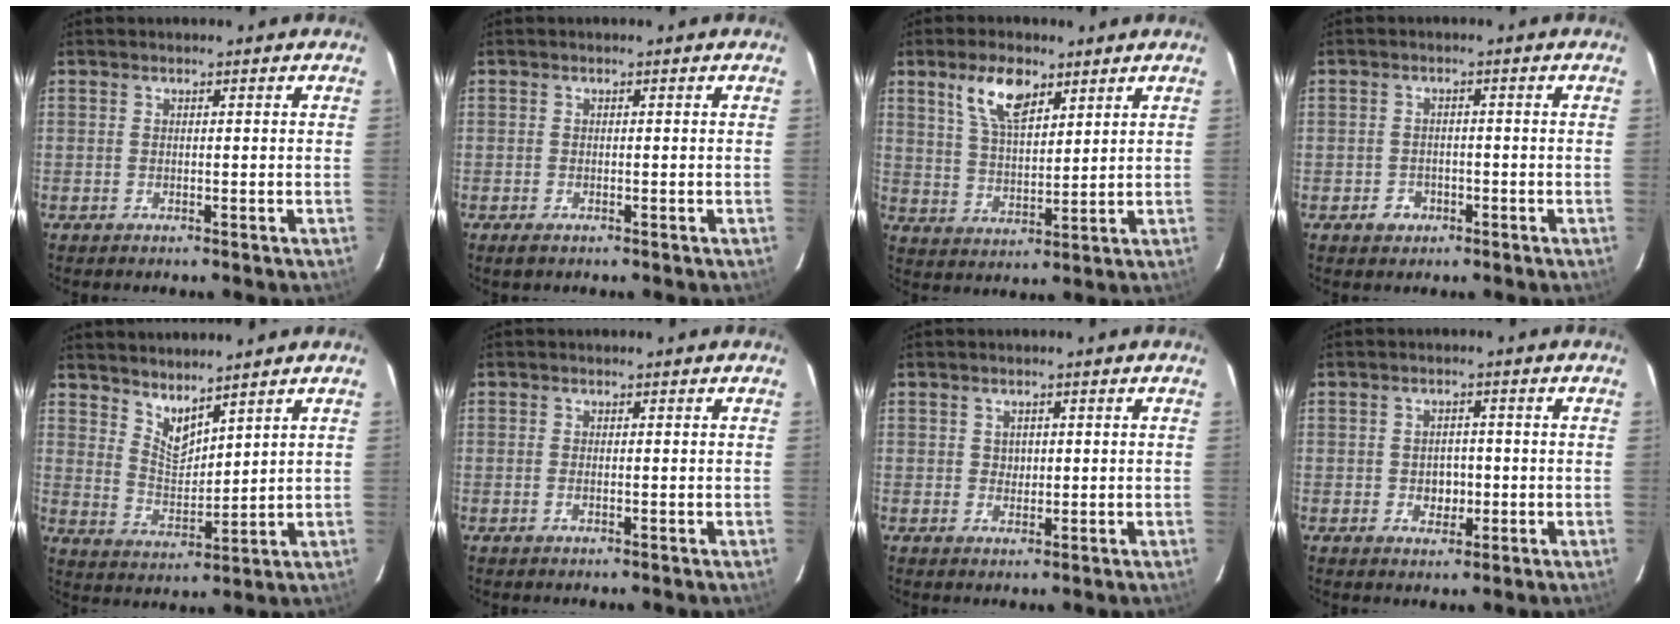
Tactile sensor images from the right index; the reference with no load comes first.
{"total": 1.2, "force": [-0.8, 0.5, 0.7], "torque": [-0.014, -0.004, -0.015]}
{"total": 9.0, "force": [5.3, 4.0, 6.1], "torque": [-0.113, 0.011, 0.105]}
{"total": 3.1, "force": [-1.4, 2.7, 0.5], "torque": [-0.016, 0.007, -0.020]}
{"total": 6.2, "force": [5.2, 1.8, 2.8], "torque": [-0.046, -0.007, 0.102]}
{"total": 0.8, "force": [-0.3, 0.2, 0.7], "torque": [-0.015, 0.000, -0.007]}
{"total": 1.7, "force": [0.4, 1.6, 0.5], "torque": [-0.004, 0.005, 0.007]}
{"total": 3.5, "force": [-0.7, 2.9, 1.8], "torque": [-0.030, 0.005, -0.005]}